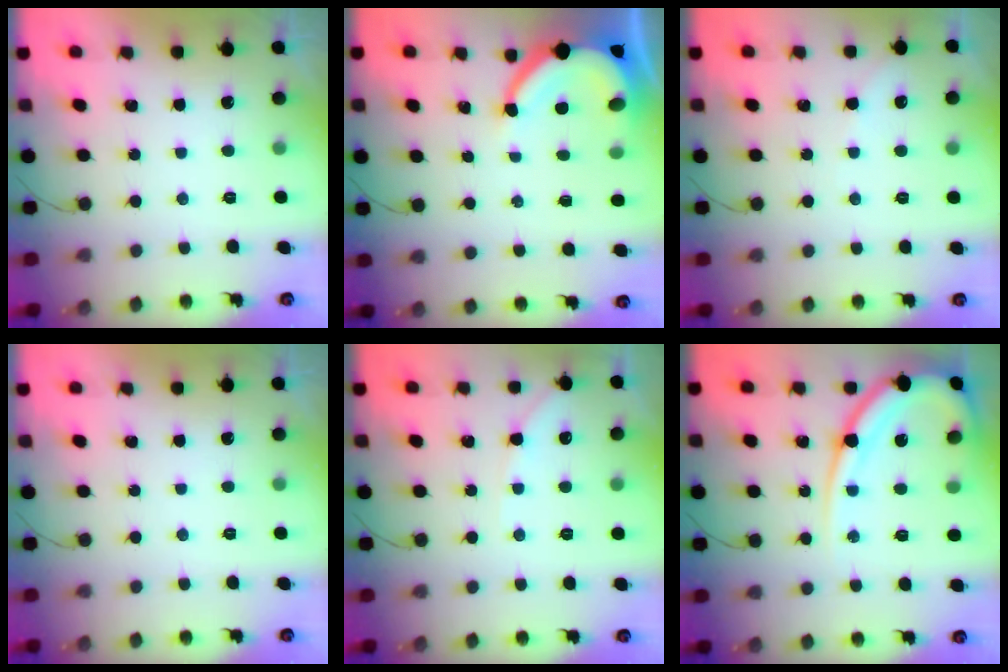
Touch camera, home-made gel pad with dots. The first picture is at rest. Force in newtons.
{"total": 8.3, "press": 8.2, "slide": 0.9}
{"total": 2.4, "press": 2.4, "slide": 0.5}
{"total": 0.0}
{"total": 6.7, "press": 6.6, "slide": 0.9}
{"total": 14.4, "press": 14.3, "slide": 1.1}